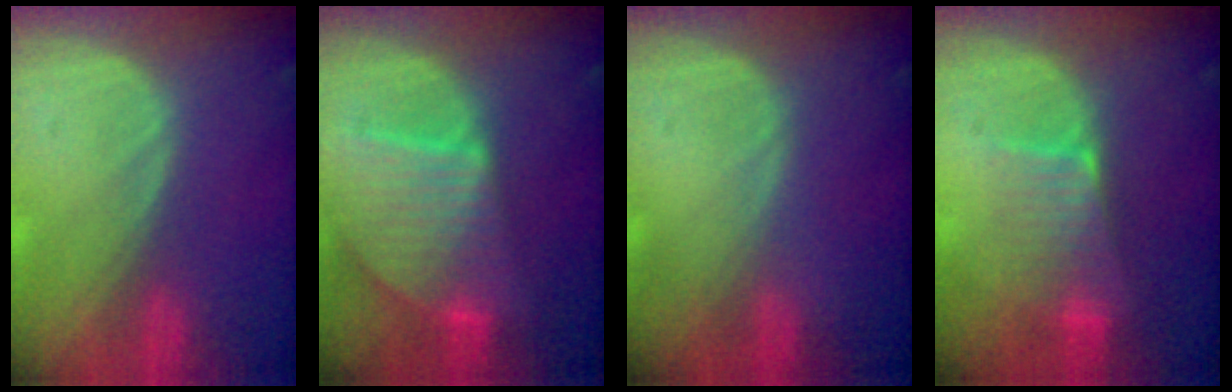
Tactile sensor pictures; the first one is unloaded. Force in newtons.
{"total": 9.4, "press": 8.1, "slide": 4.7}
{"total": 0.0}
{"total": 6.3, "press": 5.5, "slide": 3.1}